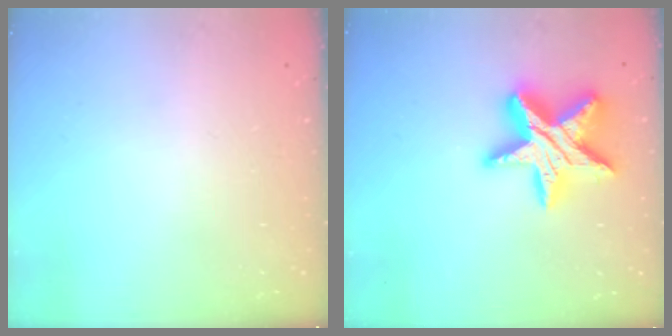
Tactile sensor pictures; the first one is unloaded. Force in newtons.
{"total": 19.4, "press": 19.4, "slide": 1.6}